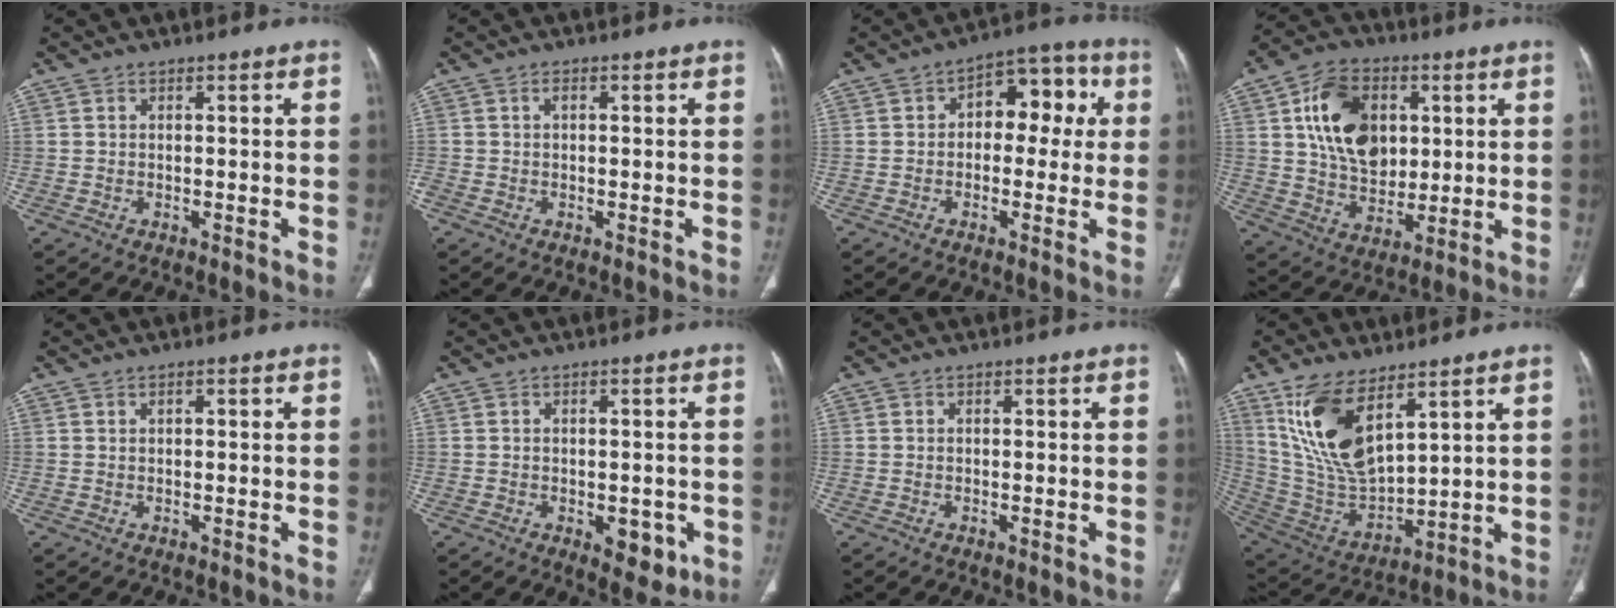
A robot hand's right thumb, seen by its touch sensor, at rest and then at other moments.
{"total": 1.2, "force": [0.2, 0.6, 1.0], "torque": [-0.022, 0.007, 0.004]}
{"total": 10.5, "force": [1.6, 6.7, 7.9], "torque": [-0.057, 0.036, 0.014]}
{"total": 16.2, "force": [4.2, 11.4, 10.8], "torque": [-0.150, -0.009, 0.077]}
{"total": 0.7, "force": [0.3, 0.3, 0.6], "torque": [-0.010, 0.002, 0.007]}
{"total": 5.8, "force": [-1.9, 3.2, 4.5], "torque": [-0.037, 0.003, -0.011]}
{"total": 0.0}
{"total": 16.5, "force": [8.8, 7.1, 12.0], "torque": [-0.222, -0.041, 0.193]}